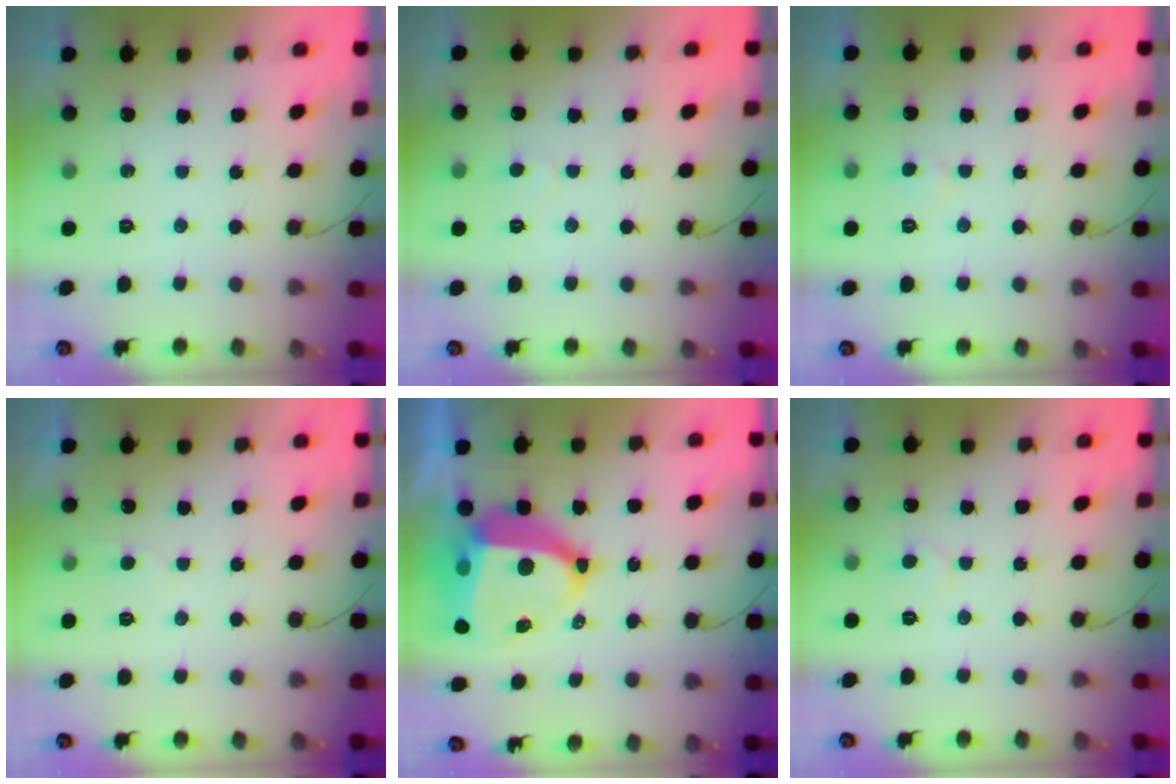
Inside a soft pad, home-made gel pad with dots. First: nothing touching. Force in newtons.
{"total": 2.7, "press": 2.7, "slide": 0.3}
{"total": 3.1, "press": 3.1, "slide": 0.3}
{"total": 2.6, "press": 2.6, "slide": 0.2}
{"total": 13.7, "press": 13.6, "slide": 1.4}
{"total": 4.3, "press": 4.3, "slide": 0.5}